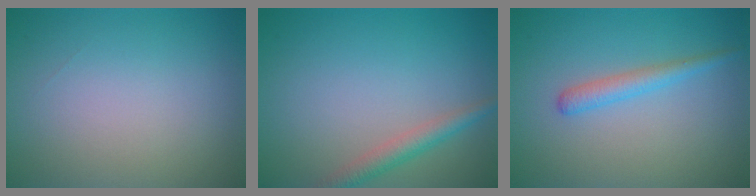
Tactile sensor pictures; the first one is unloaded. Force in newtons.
{"total": 2.4, "press": 2.4, "slide": 0.0}
{"total": 1.9, "press": 1.9, "slide": 0.1}